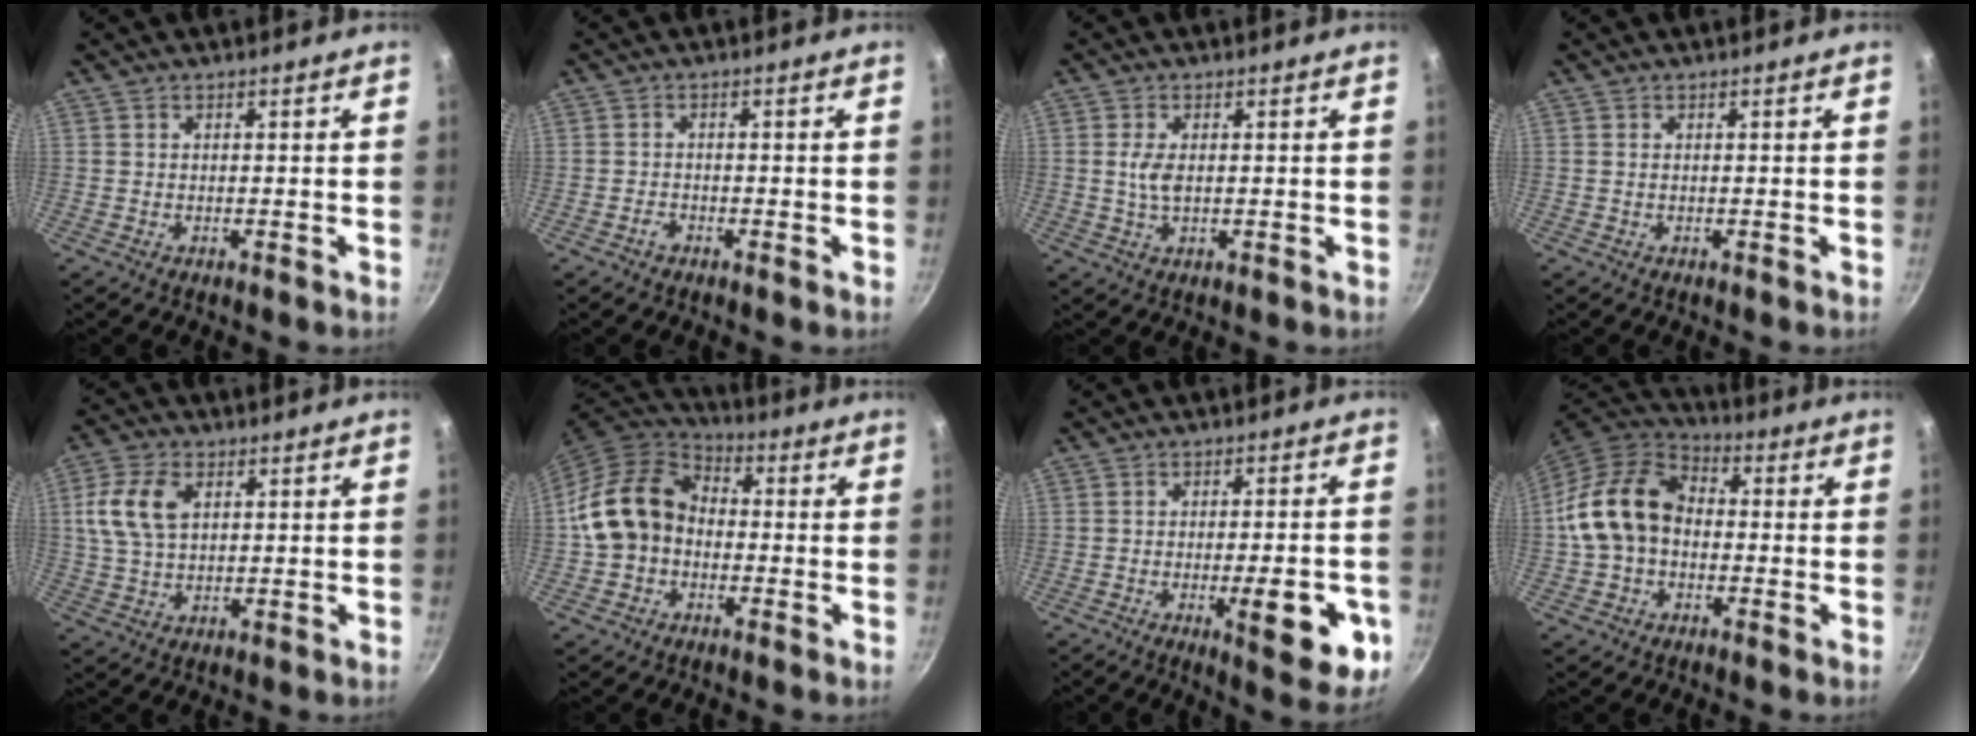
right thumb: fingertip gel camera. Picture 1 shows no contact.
{"total": 1.2, "force": [-1.0, 0.5, 0.5], "torque": [-0.013, 0.006, -0.022]}
{"total": 3.3, "force": [0.4, 1.6, 2.9], "torque": [-0.056, -0.001, 0.008]}
{"total": 0.0}
{"total": 9.6, "force": [2.5, 6.1, 6.9], "torque": [-0.130, 0.007, 0.045]}
{"total": 13.6, "force": [-0.9, 10.8, 8.2], "torque": [-0.120, 0.037, -0.029]}
{"total": 13.0, "force": [-4.2, 3.9, 11.7], "torque": [-0.129, 0.009, -0.052]}
{"total": 14.5, "force": [-0.4, 10.8, 9.6], "torque": [-0.156, 0.038, -0.021]}